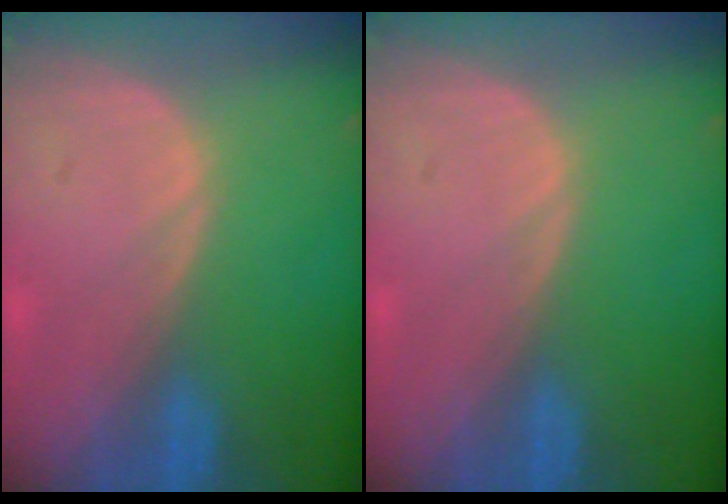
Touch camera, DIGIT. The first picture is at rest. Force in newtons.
{"total": 0.0}